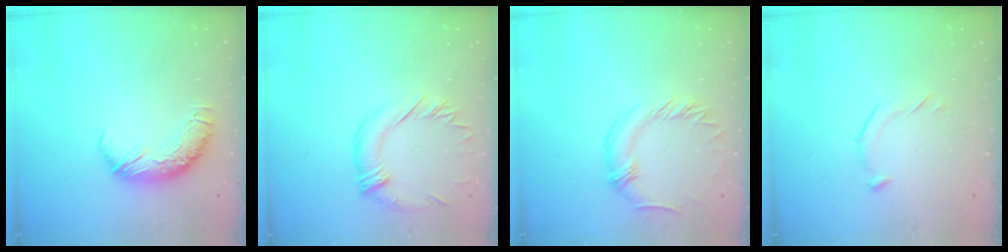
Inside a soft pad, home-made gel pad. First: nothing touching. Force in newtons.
{"total": 1.3, "press": 0.3, "slide": 1.3}
{"total": 0.0}
{"total": 7.1, "press": 7.0, "slide": 0.8}